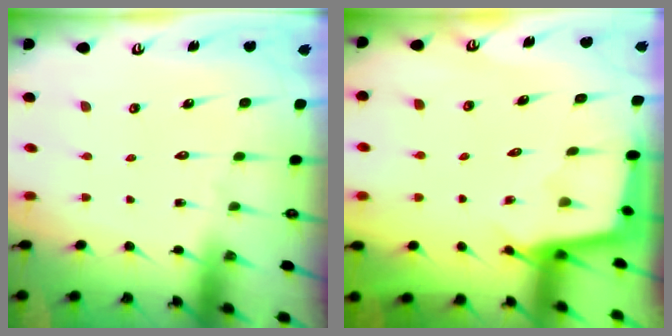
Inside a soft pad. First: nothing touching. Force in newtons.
{"total": 2.3, "press": 2.3, "slide": 0.2}